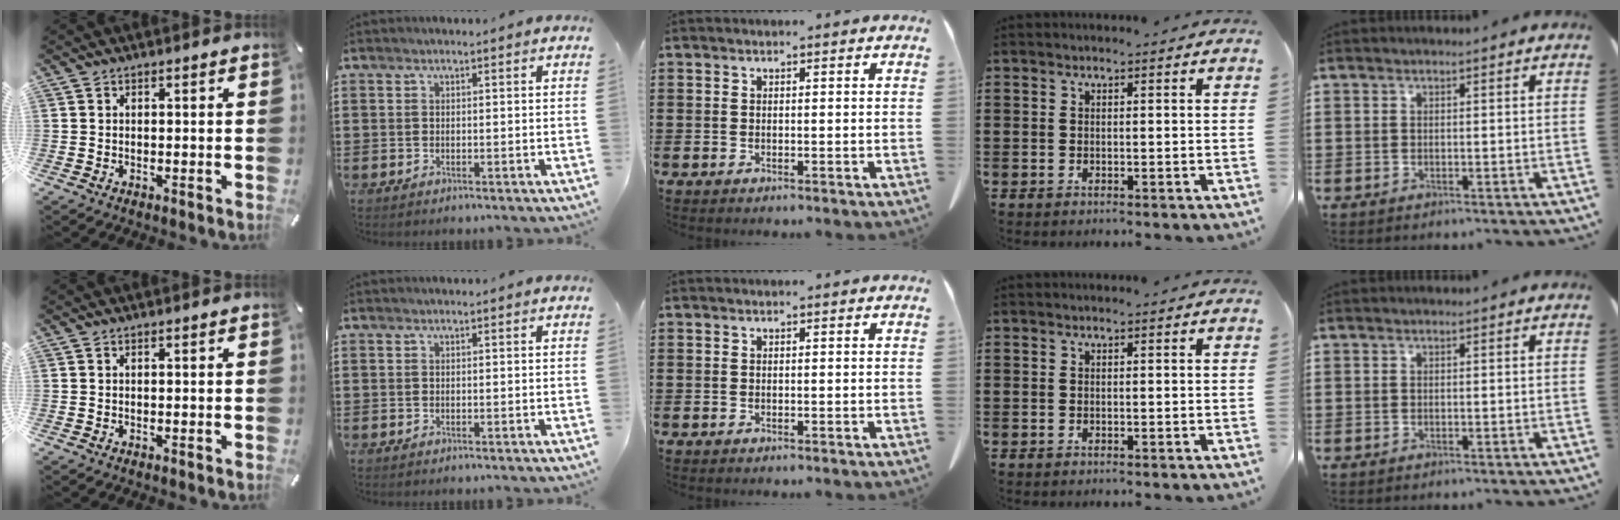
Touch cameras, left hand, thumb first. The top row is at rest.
{}